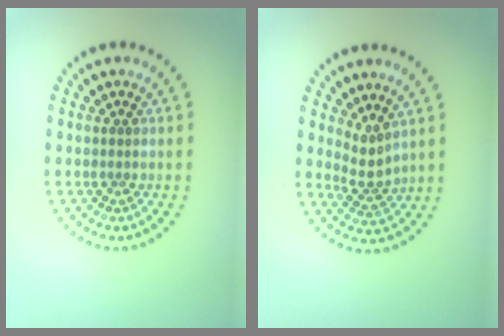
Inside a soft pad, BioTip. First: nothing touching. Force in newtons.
{"total": 2.2, "press": 1.5, "slide": 1.7}